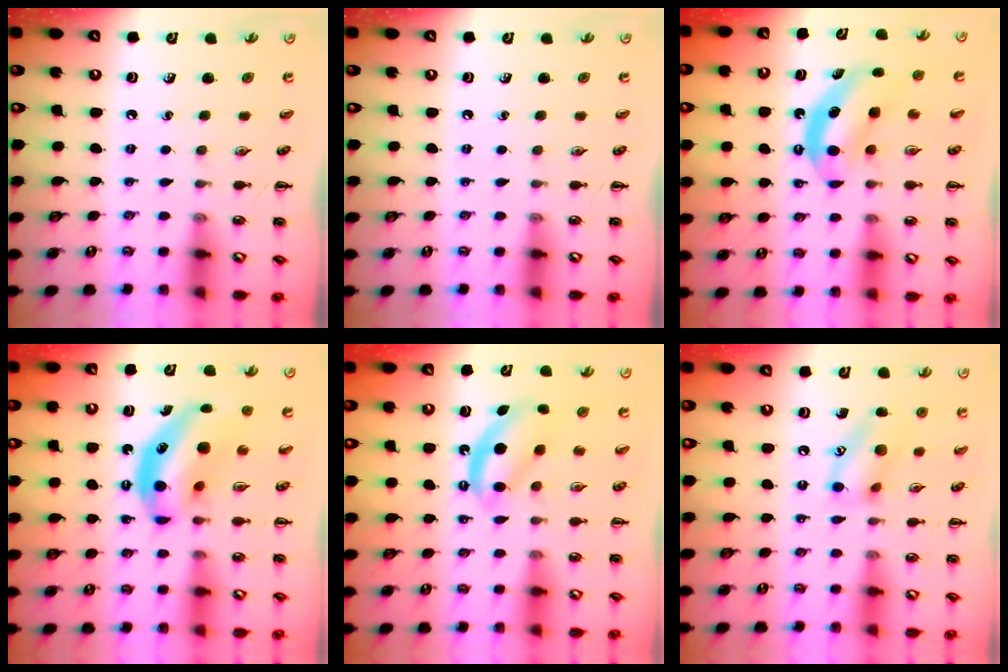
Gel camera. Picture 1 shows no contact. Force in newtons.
{"total": 0.0}
{"total": 6.7, "press": 6.6, "slide": 1.0}
{"total": 10.6, "press": 10.3, "slide": 2.5}
{"total": 7.0, "press": 7.0, "slide": 0.8}
{"total": 12.6, "press": 12.5, "slide": 1.6}